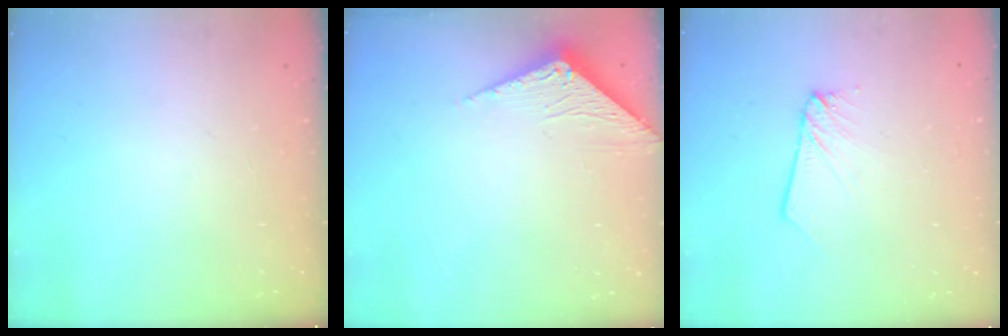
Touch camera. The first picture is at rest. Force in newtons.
{"total": 3.3, "press": 3.2, "slide": 0.3}
{"total": 3.1, "press": 3.0, "slide": 0.3}